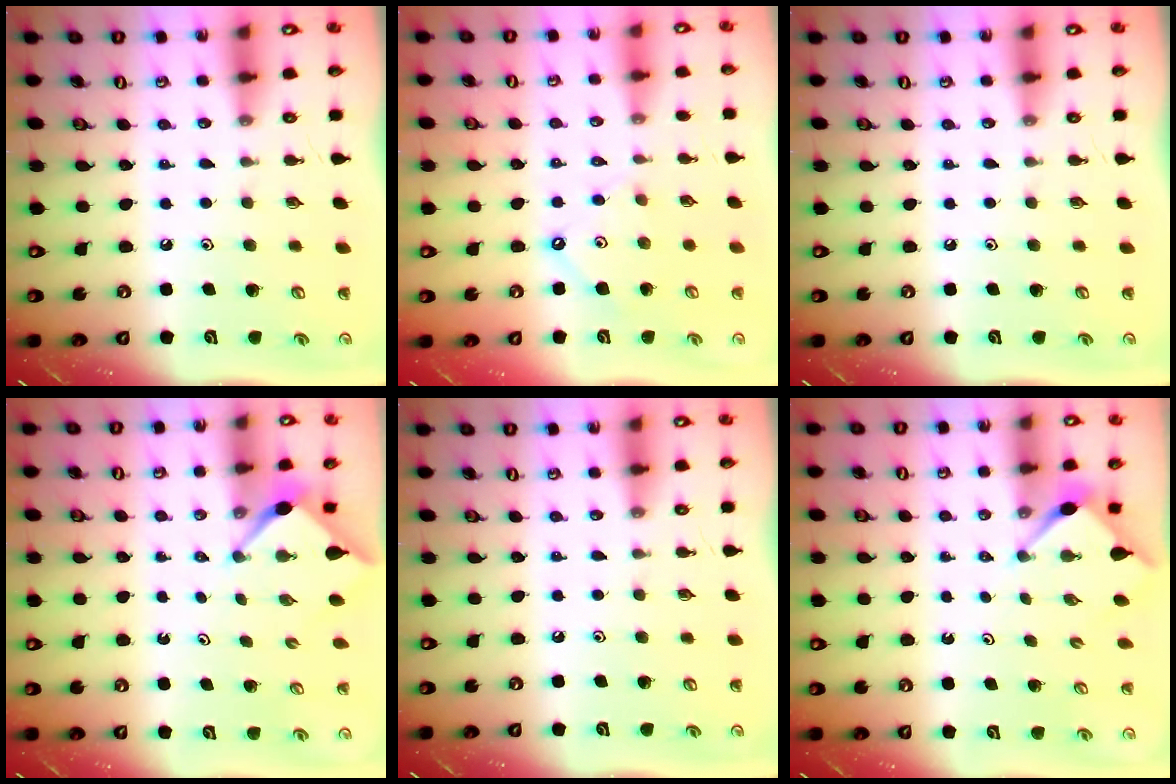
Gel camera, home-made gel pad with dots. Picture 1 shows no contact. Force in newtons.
{"total": 4.1, "press": 4.1, "slide": 0.6}
{"total": 0.0}
{"total": 2.5, "press": 2.5, "slide": 0.3}
{"total": 0.0}
{"total": 2.7, "press": 2.7, "slide": 0.3}